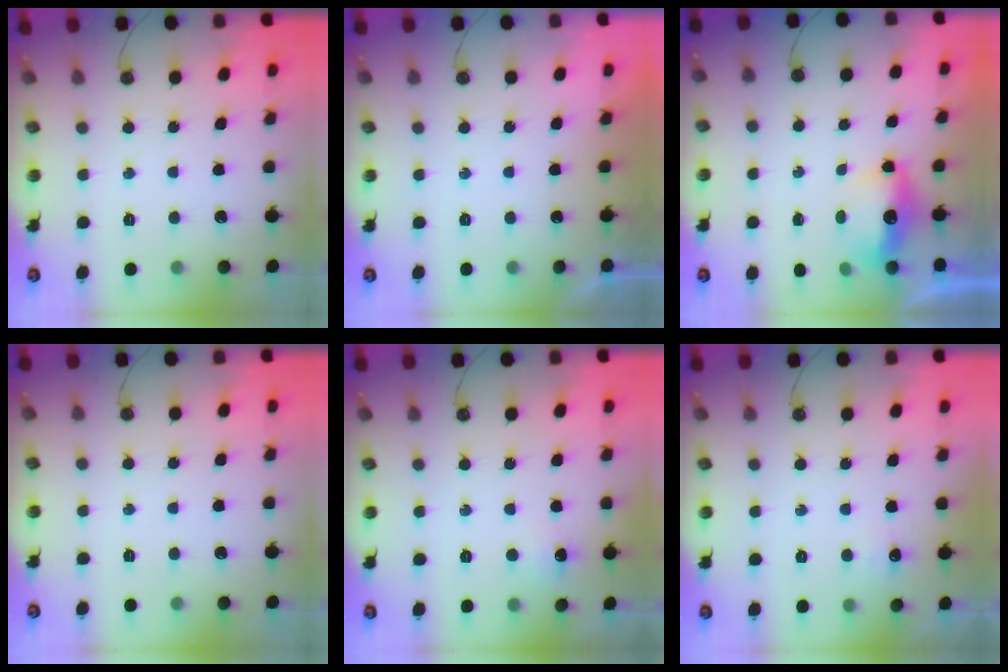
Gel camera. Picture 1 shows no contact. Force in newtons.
{"total": 0.0}
{"total": 5.4, "press": 5.4, "slide": 0.7}
{"total": 0.0}
{"total": 4.4, "press": 4.4, "slide": 0.6}
{"total": 5.3, "press": 5.3, "slide": 0.7}